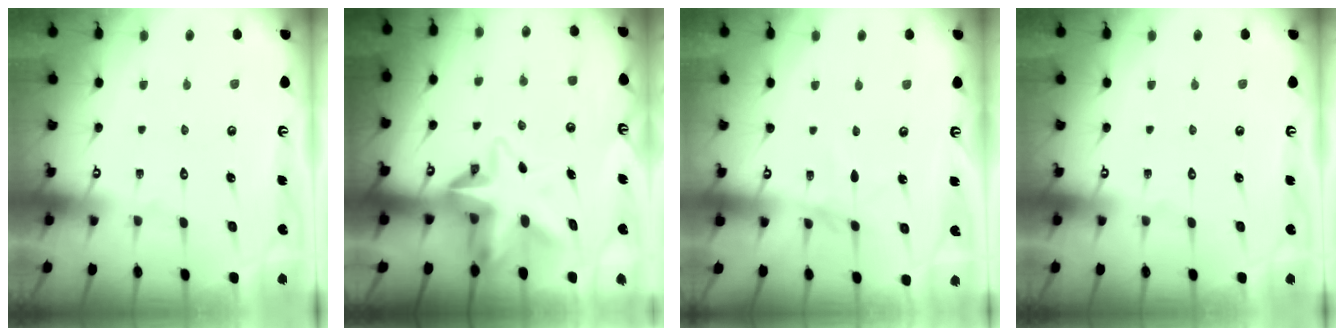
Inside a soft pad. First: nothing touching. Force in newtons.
{"total": 9.1, "press": 9.0, "slide": 1.5}
{"total": 3.1, "press": 3.1, "slide": 0.4}
{"total": 0.0}